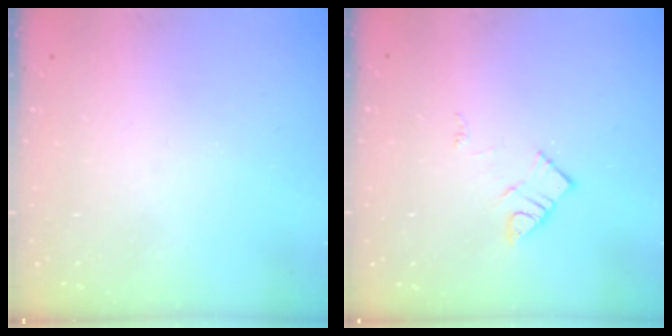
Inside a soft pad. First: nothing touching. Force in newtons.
{"total": 6.6, "press": 6.6, "slide": 0.3}